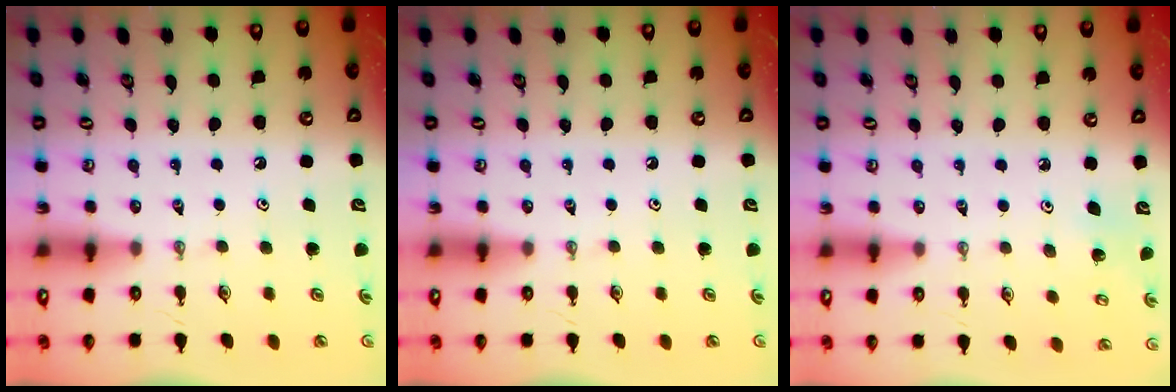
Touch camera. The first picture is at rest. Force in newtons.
{"total": 0.0}
{"total": 3.5, "press": 3.5, "slide": 0.2}